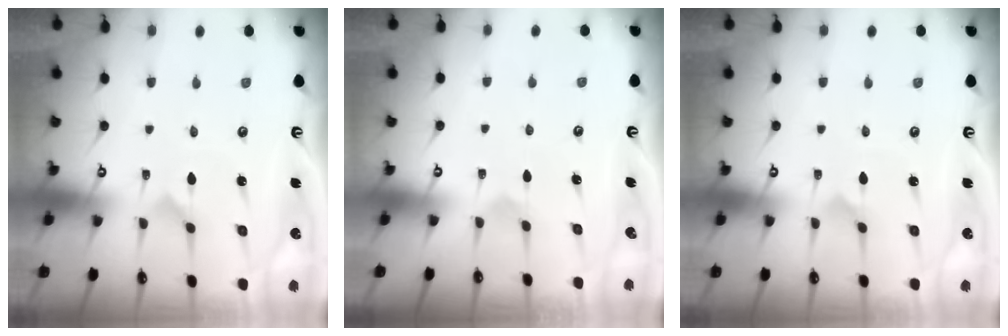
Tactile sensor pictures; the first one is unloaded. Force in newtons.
{"total": 2.4, "press": 2.4, "slide": 0.3}
{"total": 2.4, "press": 2.4, "slide": 0.2}